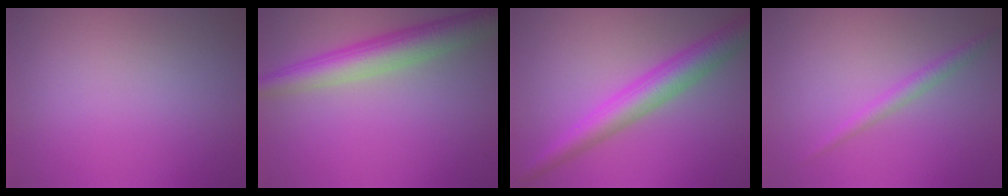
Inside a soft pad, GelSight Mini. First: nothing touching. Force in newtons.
{"total": 5.1, "press": 5.1, "slide": 0.2}
{"total": 5.0, "press": 5.0, "slide": 0.3}
{"total": 1.5, "press": 1.5, "slide": 0.1}